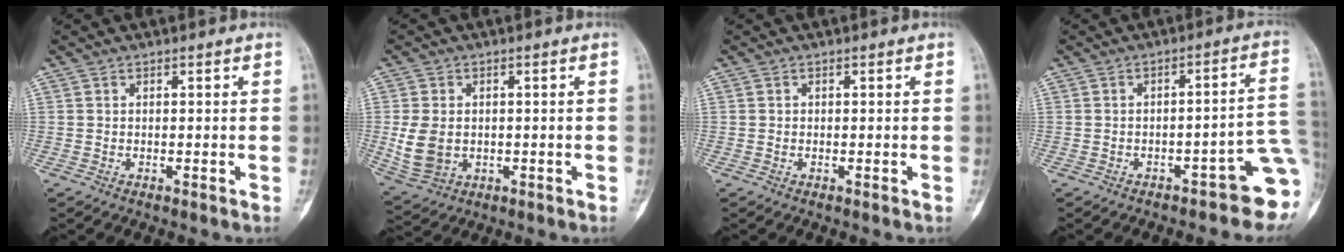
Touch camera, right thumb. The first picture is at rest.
{"total": 7.4, "force": [-0.3, 5.6, 4.8], "torque": [-0.090, -0.003, 0.007]}
{"total": 0.0}
{"total": 9.5, "force": [-4.7, 2.9, 7.7], "torque": [-0.067, 0.053, -0.059]}